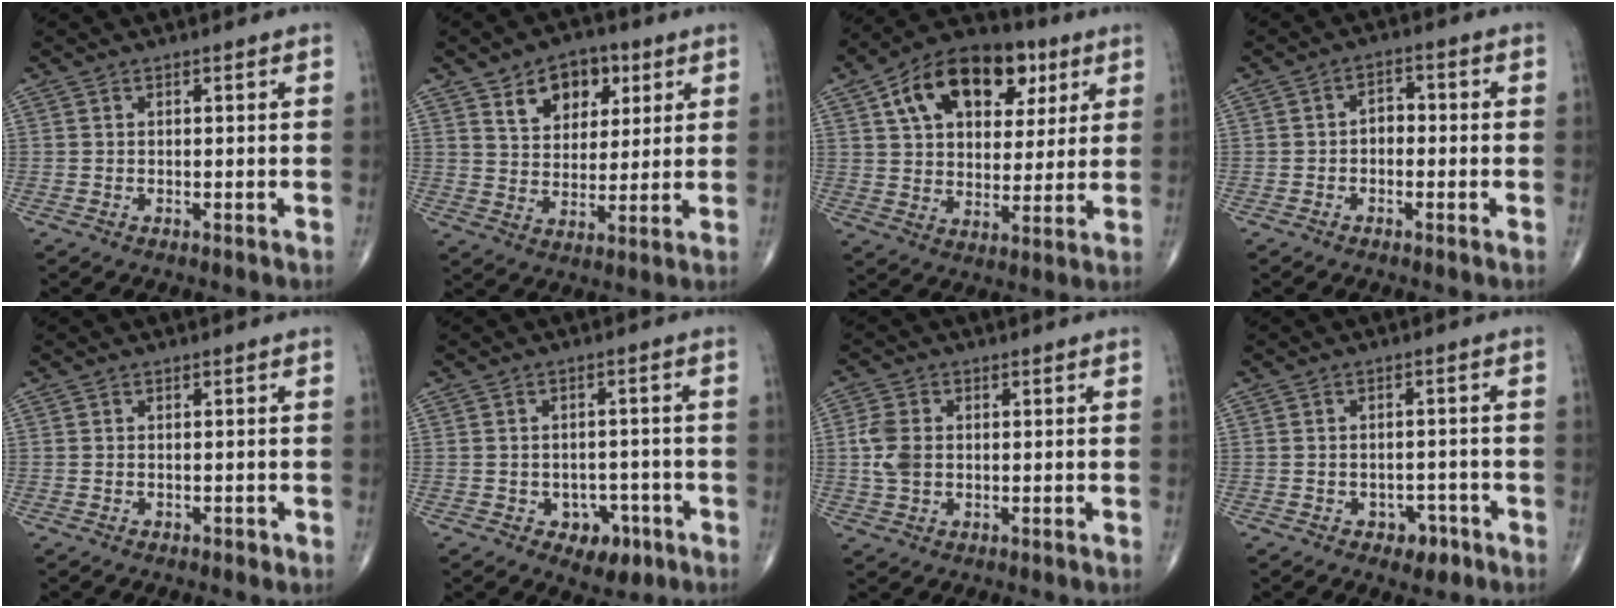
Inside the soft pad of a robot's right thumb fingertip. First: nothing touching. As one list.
[{"total": 10.8, "force": [5.2, 7.2, 6.1], "torque": [-0.055, -0.021, 0.084]}, {"total": 19.8, "force": [8.1, 12.4, 13.1], "torque": [-0.176, 0.001, 0.126]}, {"total": 3.1, "force": [-0.7, 2.2, 2.0], "torque": [-0.016, 0.018, -0.023]}, {"total": 0.8, "force": [-0.3, 0.6, 0.4], "torque": [-0.006, 0.002, -0.003]}, {"total": 6.2, "force": [-2.8, 4.6, 3.1], "torque": [-0.009, 0.021, -0.032]}, {"total": 5.4, "force": [0.1, 3.9, 3.8], "torque": [-0.083, 0.004, 0.001]}, {"total": 3.9, "force": [-2.1, 2.8, 1.7], "torque": [-0.003, 0.018, -0.024]}]